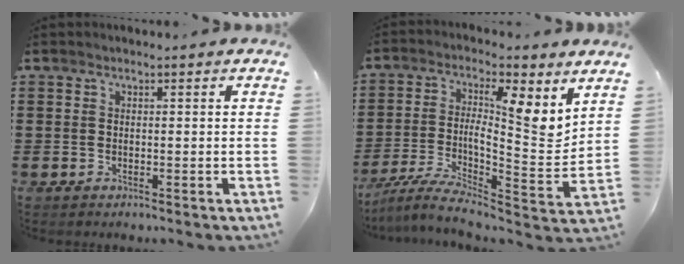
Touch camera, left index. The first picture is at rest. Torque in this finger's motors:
{"motor_torque": [0.82, -0.29, 0.83, 0.21]}